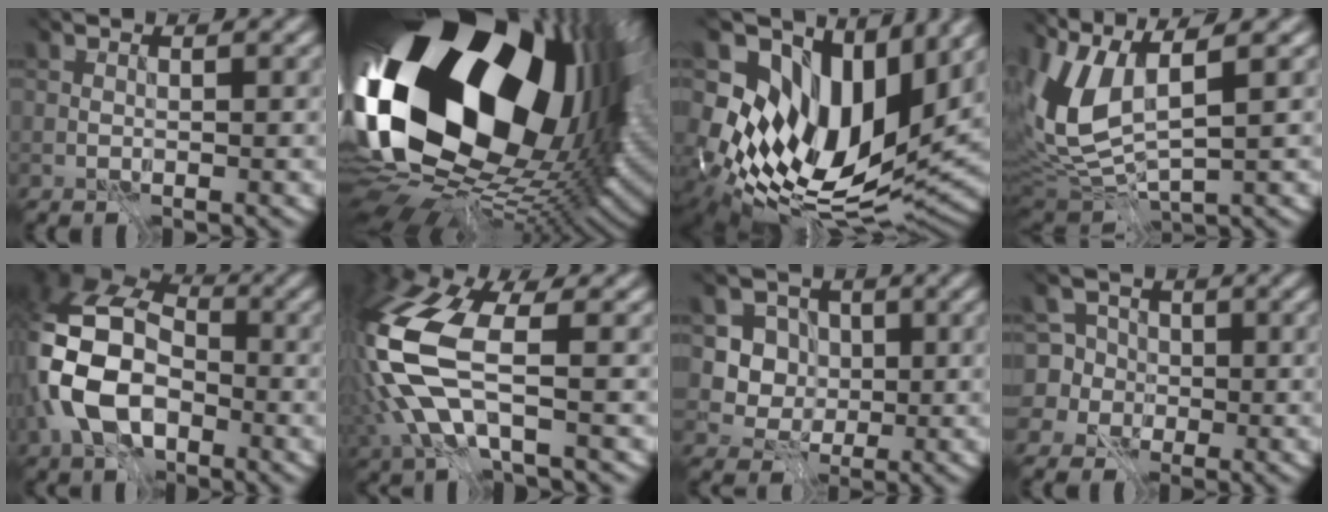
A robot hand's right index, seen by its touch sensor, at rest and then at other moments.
{"total": 20.4, "force": [2.3, 11.6, 16.6], "torque": [-0.305, -0.048, 0.064]}
{"total": 13.6, "force": [3.2, 8.2, 10.4], "torque": [-0.194, -0.014, 0.102]}
{"total": 7.7, "force": [0.3, 2.5, 7.2], "torque": [-0.190, -0.009, 0.032]}
{"total": 10.2, "force": [-4.5, 6.0, 6.9], "torque": [-0.168, -0.016, -0.076]}
{"total": 8.8, "force": [-2.6, 3.3, 7.7], "torque": [-0.217, -0.013, -0.036]}
{"total": 3.0, "force": [-0.8, 2.8, 0.8], "torque": [-0.026, -0.020, 0.006]}
{"total": 6.1, "force": [-0.8, 5.9, 1.0], "torque": [-0.043, 0.027, -0.017]}